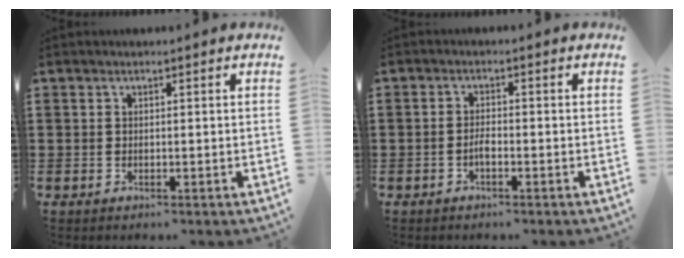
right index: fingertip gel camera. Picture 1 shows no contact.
{"total": 2.3, "force": [-0.8, 0.5, 2.1], "torque": [-0.047, -0.002, -0.016]}